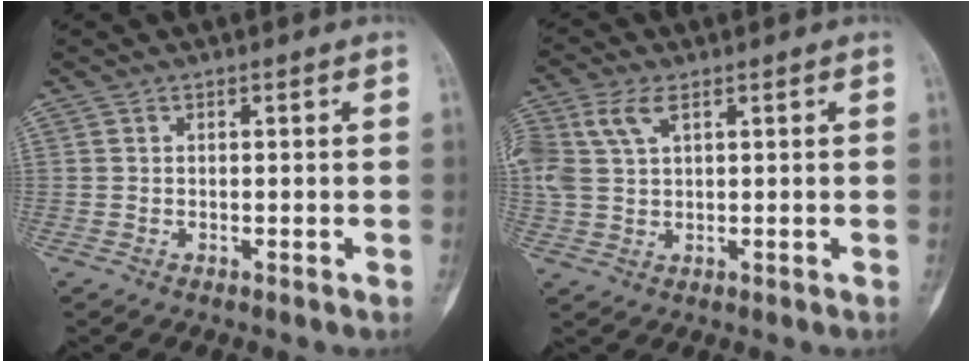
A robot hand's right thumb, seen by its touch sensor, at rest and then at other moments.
{"total": 8.1, "force": [3.3, 4.4, 5.8], "torque": [-0.151, 0.010, 0.069]}